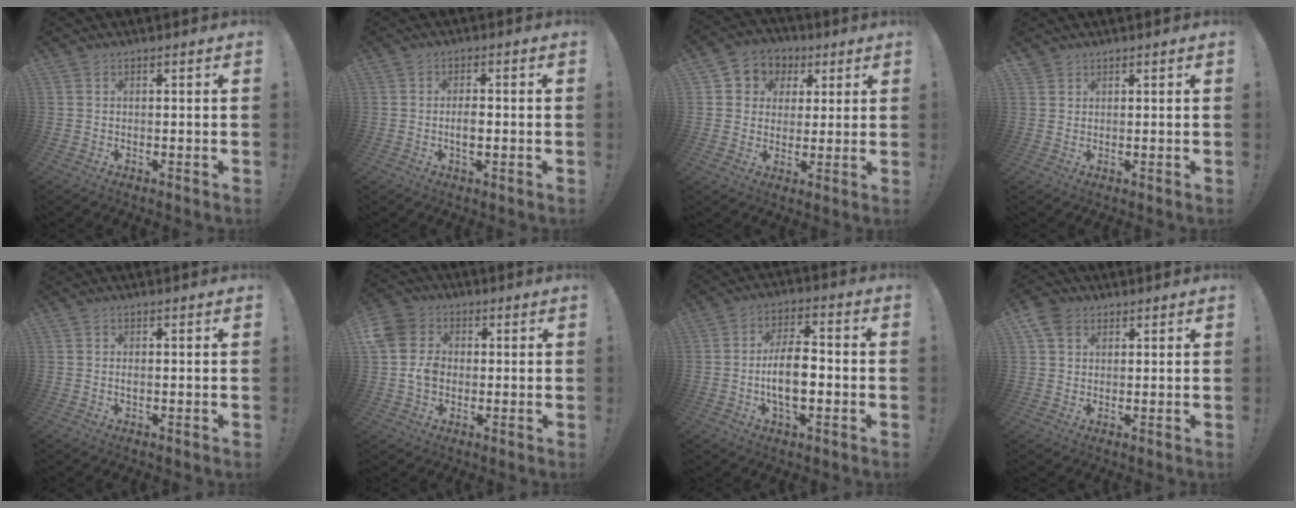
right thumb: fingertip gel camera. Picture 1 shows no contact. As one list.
[{"total": 3.4, "force": [-0.8, 1.4, 3.0], "torque": [-0.037, 0.000, -0.018]}, {"total": 6.9, "force": [1.2, 6.6, 1.6], "torque": [-0.013, -0.006, 0.027]}, {"total": 1.5, "force": [1.3, 0.7, 0.1], "torque": [0.004, -0.009, 0.023]}, {"total": 0.6, "force": [-0.1, 0.3, 0.5], "torque": [-0.011, 0.003, -0.002]}, {"total": 9.0, "force": [-0.6, 7.9, 4.4], "torque": [-0.079, 0.007, -0.009]}, {"total": 11.0, "force": [-2.5, 5.3, 9.3], "torque": [-0.170, 0.005, -0.050]}, {"total": 6.0, "force": [3.2, 4.4, 2.7], "torque": [-0.050, -0.005, 0.064]}]